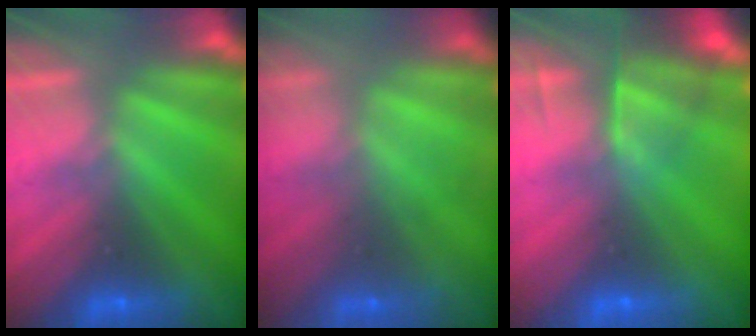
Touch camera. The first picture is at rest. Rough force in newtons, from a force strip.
{"total": 7.4}
{"total": 5.6}